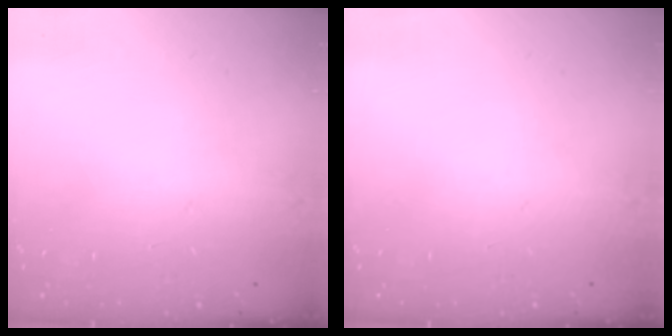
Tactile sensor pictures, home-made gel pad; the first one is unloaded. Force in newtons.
{"total": 0.0}